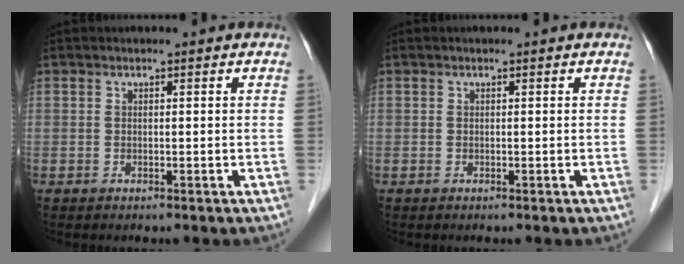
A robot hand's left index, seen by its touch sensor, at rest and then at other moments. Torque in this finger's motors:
{"motor_torque": [0.05, 0.02, 0.00, 0.00]}